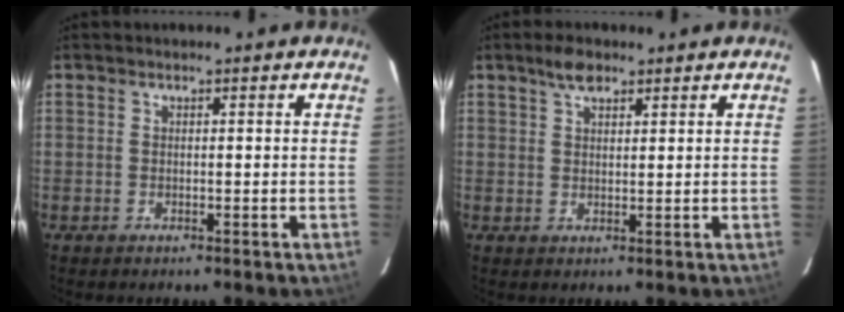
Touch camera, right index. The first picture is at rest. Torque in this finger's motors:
{"motor_torque": [0.08, -0.03, 0.05, 0.02]}